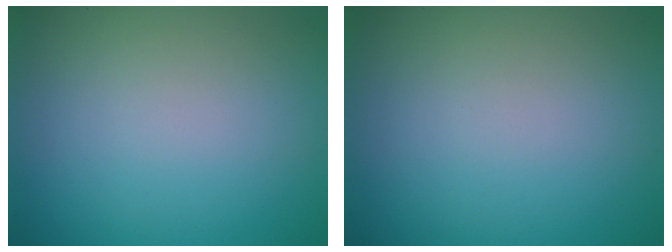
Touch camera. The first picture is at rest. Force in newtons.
{"total": 0.0}